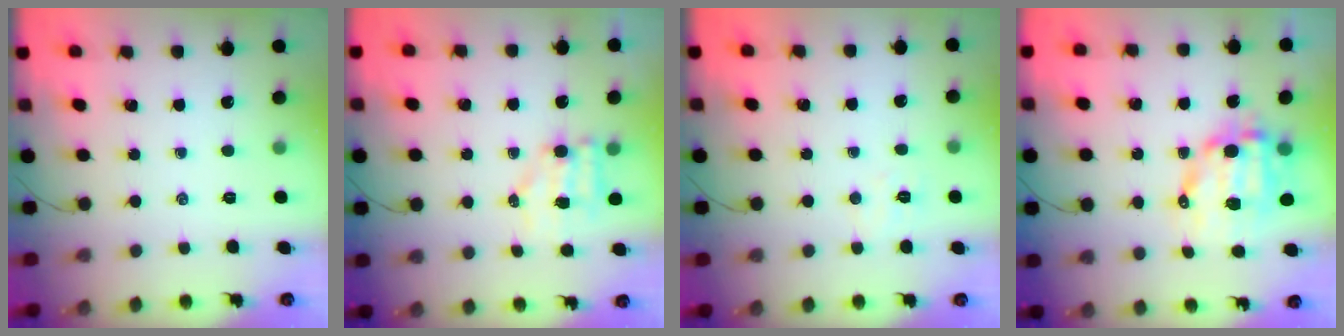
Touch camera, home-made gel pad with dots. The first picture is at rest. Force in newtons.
{"total": 5.1, "press": 5.0, "slide": 0.8}
{"total": 3.6, "press": 3.5, "slide": 0.8}
{"total": 11.3, "press": 11.1, "slide": 2.4}